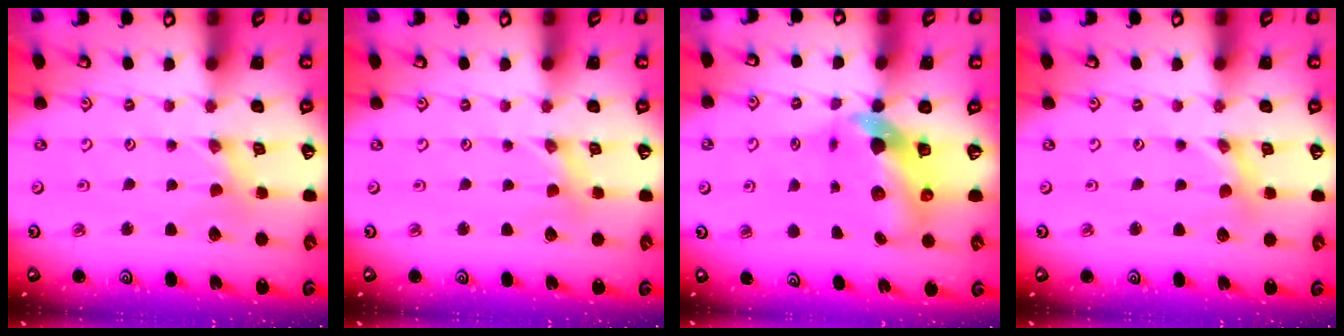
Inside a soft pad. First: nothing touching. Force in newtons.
{"total": 0.0}
{"total": 9.1, "press": 9.0, "slide": 1.3}
{"total": 0.8, "press": 0.8, "slide": 0.1}